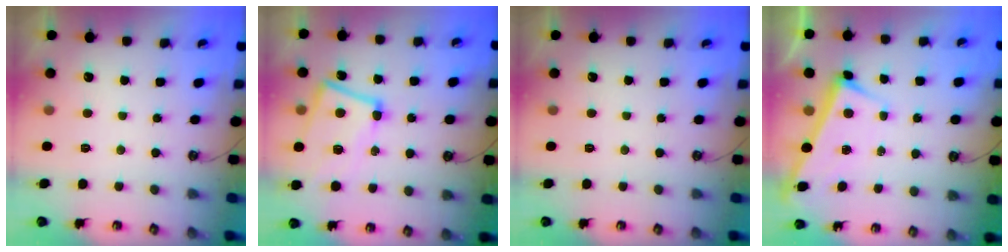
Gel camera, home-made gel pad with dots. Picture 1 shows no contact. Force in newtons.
{"total": 6.7, "press": 6.4, "slide": 2.1}
{"total": 0.0}
{"total": 3.0, "press": 3.0, "slide": 0.2}